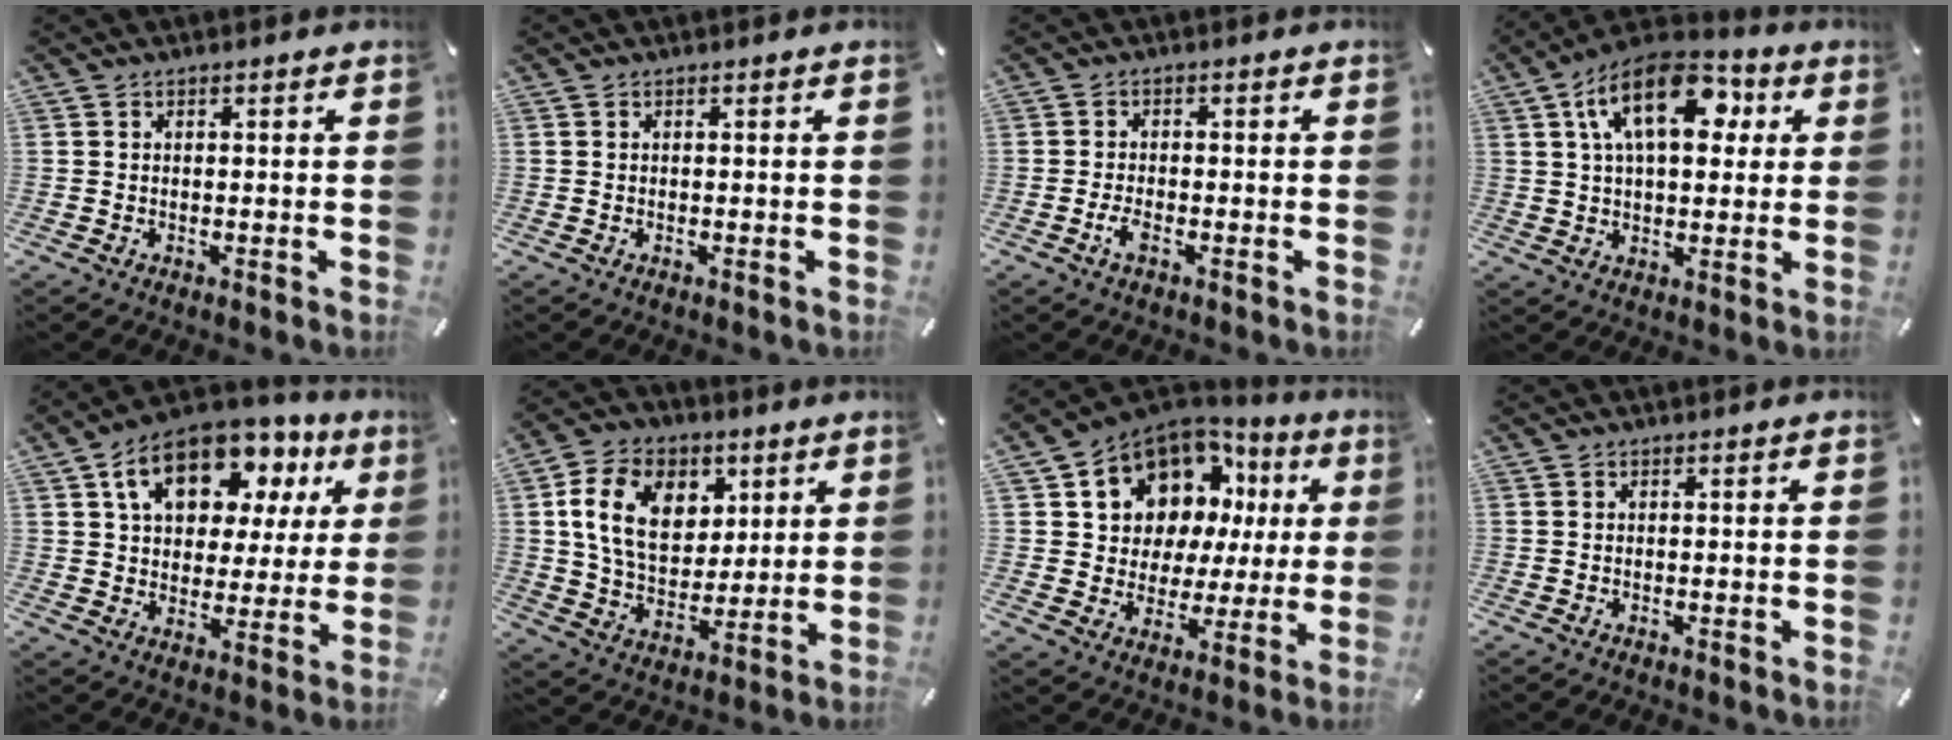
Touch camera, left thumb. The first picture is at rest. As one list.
[{"total": 0.0}, {"total": 2.4, "force": [-1.4, 0.9, 1.7], "torque": [-0.041, -0.001, -0.029]}, {"total": 16.7, "force": [5.7, 9.4, 12.6], "torque": [-0.211, -0.002, 0.092]}, {"total": 15.6, "force": [8.5, 10.2, 8.3], "torque": [-0.139, -0.033, 0.151]}, {"total": 14.7, "force": [5.1, 11.2, 8.0], "torque": [-0.149, -0.002, 0.093]}, {"total": 11.4, "force": [6.9, 8.9, 2.1], "torque": [-0.061, -0.063, 0.137]}, {"total": 0.0}]